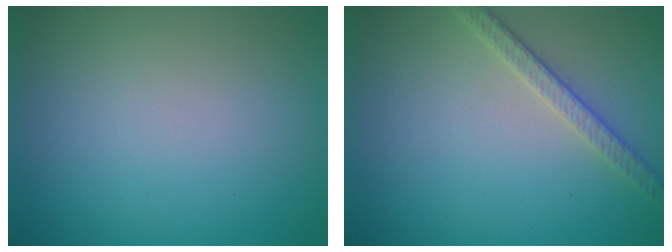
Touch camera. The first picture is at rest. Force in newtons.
{"total": 2.6, "press": 2.5, "slide": 0.8}